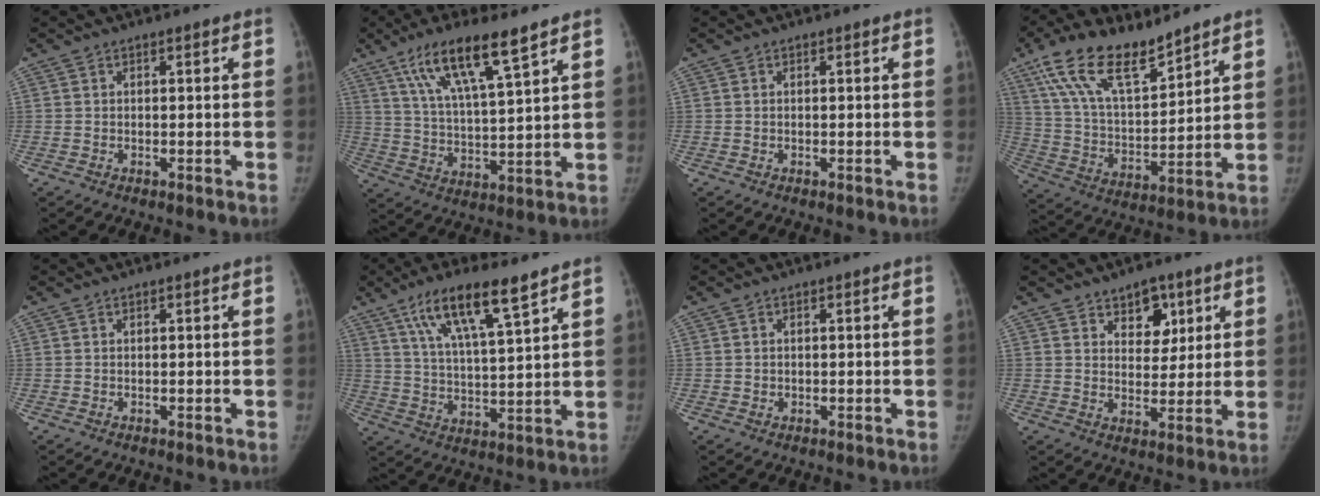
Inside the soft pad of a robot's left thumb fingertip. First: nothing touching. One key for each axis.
{"total": 13.6, "fx": 8.4, "fy": 2.4, "fz": 10.4, "tx": -0.185, "ty": -0.028, "tz": 0.161}
{"total": 0.0}
{"total": 16.7, "fx": 11.8, "fy": 6.4, "fz": 10.0, "tx": -0.154, "ty": -0.053, "tz": 0.230}
{"total": 0.0}
{"total": 13.4, "fx": 8.2, "fy": 2.6, "fz": 10.2, "tx": -0.176, "ty": -0.027, "tz": 0.152}
{"total": 0.6, "fx": 0.0, "fy": 0.6, "fz": 0.0, "tx": 0.007, "ty": 0.002, "tz": 0.001}
{"total": 7.3, "fx": 4.0, "fy": 4.8, "fz": 3.7, "tx": -0.017, "ty": -0.022, "tz": 0.062}